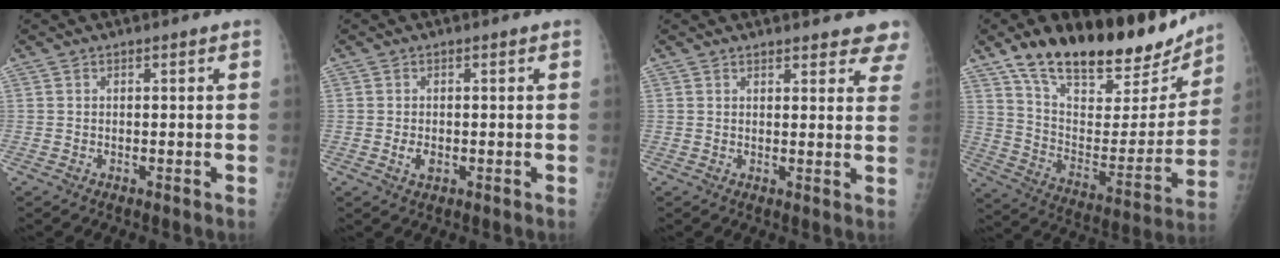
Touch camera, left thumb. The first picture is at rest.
{"total": 2.0, "force": [-0.3, 1.3, 1.5], "torque": [-0.026, -0.001, -0.004]}
{"total": 8.6, "force": [7.7, 2.7, 2.7], "torque": [0.013, -0.028, 0.068]}
{"total": 27.9, "force": [20.6, 11.2, 15.2], "torque": [-0.201, -0.070, 0.323]}